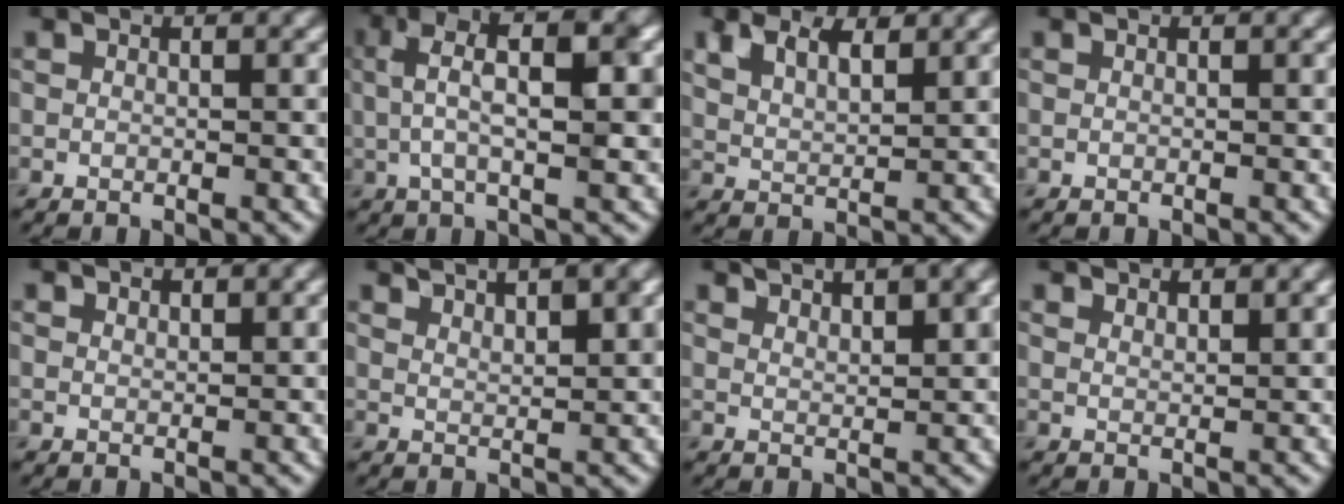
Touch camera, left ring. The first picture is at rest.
{"total": 6.8, "force": [1.5, 2.3, 6.3], "torque": [-0.110, 0.011, 0.019]}
{"total": 3.8, "force": [2.4, 1.8, 2.4], "torque": [-0.049, 0.007, 0.044]}
{"total": 0.0}
{"total": 0.8, "force": [0.8, 0.2, 0.1], "torque": [-0.002, -0.001, 0.015]}
{"total": 3.8, "force": [2.8, 1.1, 2.3], "torque": [-0.014, 0.009, 0.031]}
{"total": 2.9, "force": [2.4, 0.6, 1.5], "torque": [-0.009, 0.004, 0.034]}
{"total": 2.9, "force": [2.8, 0.6, 0.8], "torque": [-0.008, -0.004, 0.045]}